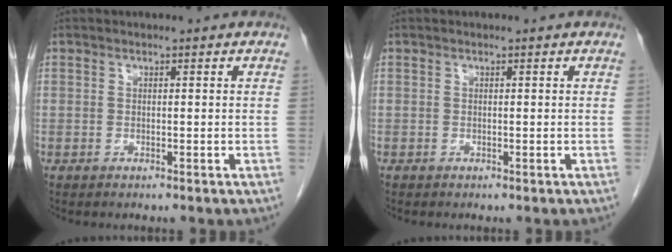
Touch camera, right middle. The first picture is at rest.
{"total": 0.0}